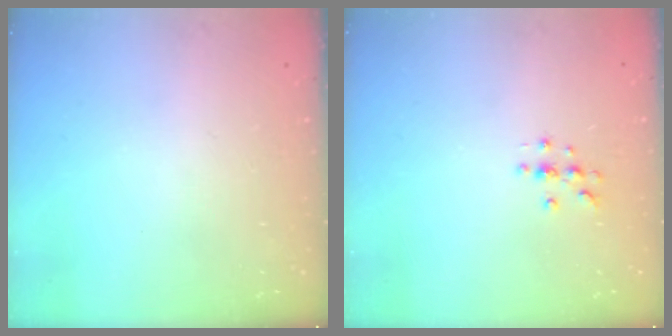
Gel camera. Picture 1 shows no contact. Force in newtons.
{"total": 3.7, "press": 3.7, "slide": 0.4}